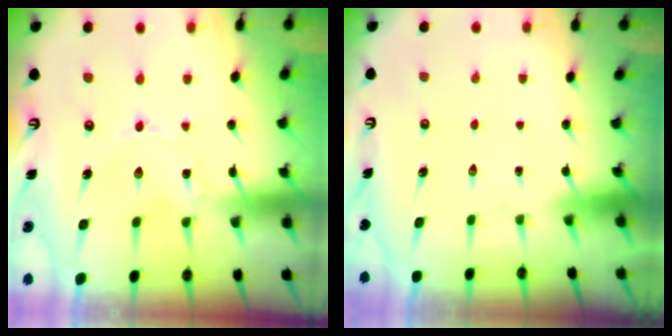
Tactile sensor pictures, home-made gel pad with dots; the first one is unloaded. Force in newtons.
{"total": 1.6, "press": 1.6, "slide": 0.1}